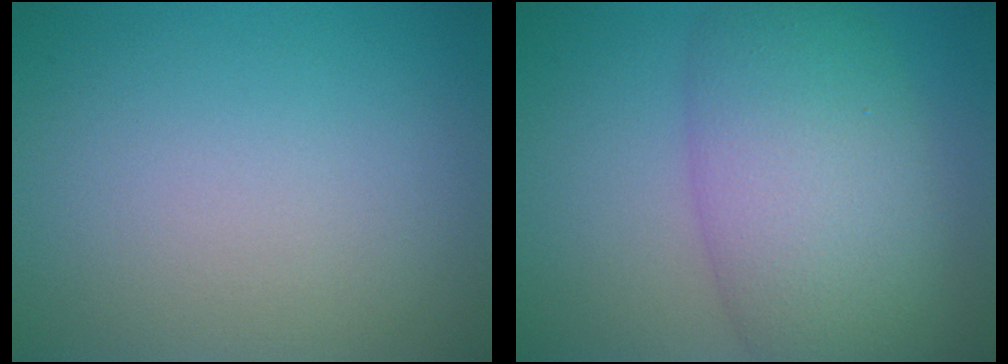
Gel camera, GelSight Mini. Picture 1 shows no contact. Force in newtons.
{"total": 8.6, "press": 8.6, "slide": 0.2}